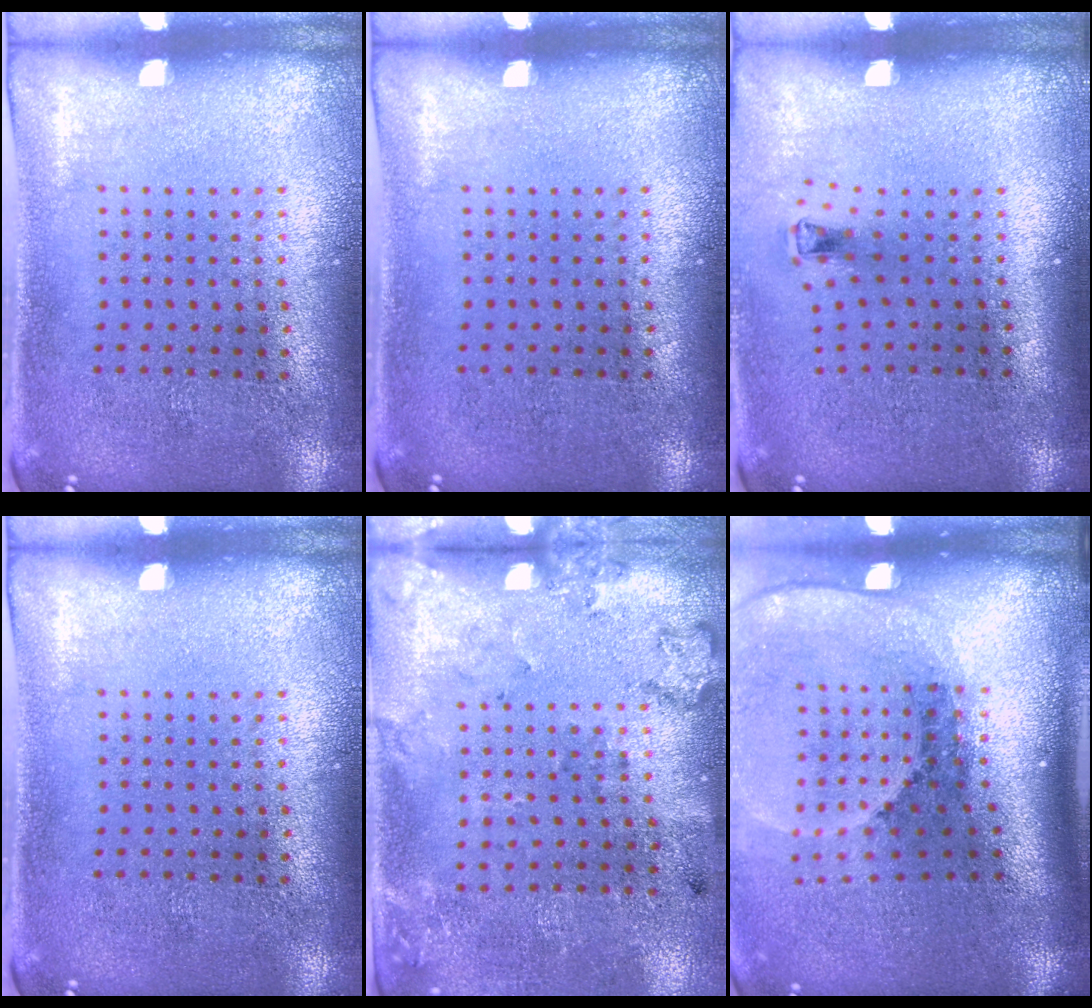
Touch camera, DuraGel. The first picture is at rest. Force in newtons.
{"total": 0.0}
{"total": 0.7, "press": 0.3, "slide": 0.7}
{"total": 0.0}
{"total": 2.0, "press": 1.3, "slide": 1.5}
{"total": 2.8, "press": 1.9, "slide": 2.1}